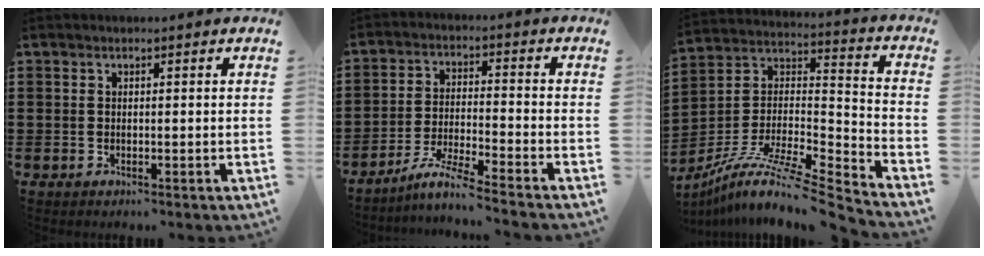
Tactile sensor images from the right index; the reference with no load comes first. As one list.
[{"total": 6.1, "force": [-5.5, -0.7, 2.6], "torque": [-0.056, -0.015, -0.108]}, {"total": 9.8, "force": [-7.9, 0.8, 5.8], "torque": [-0.110, -0.003, -0.159]}]